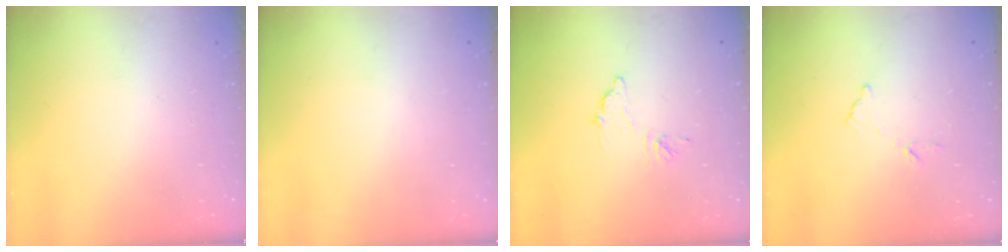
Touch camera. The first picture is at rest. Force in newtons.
{"total": 3.0, "press": 3.0, "slide": 0.1}
{"total": 7.9, "press": 7.9, "slide": 0.3}
{"total": 6.9, "press": 6.9, "slide": 0.4}